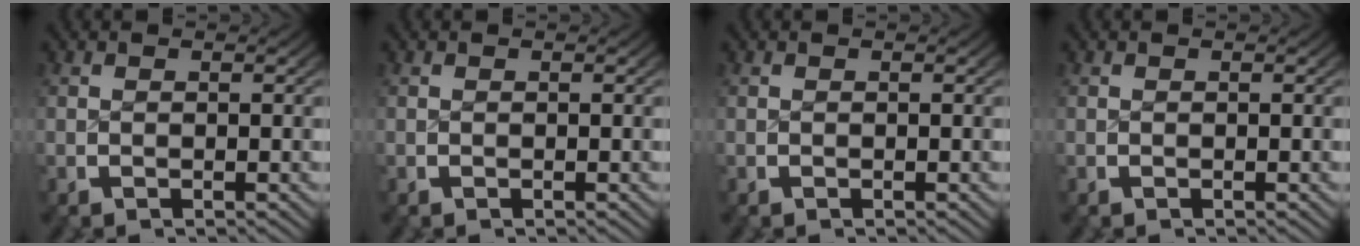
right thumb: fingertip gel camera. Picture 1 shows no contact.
{"total": 0.0}
{"total": 0.0}
{"total": 0.0}